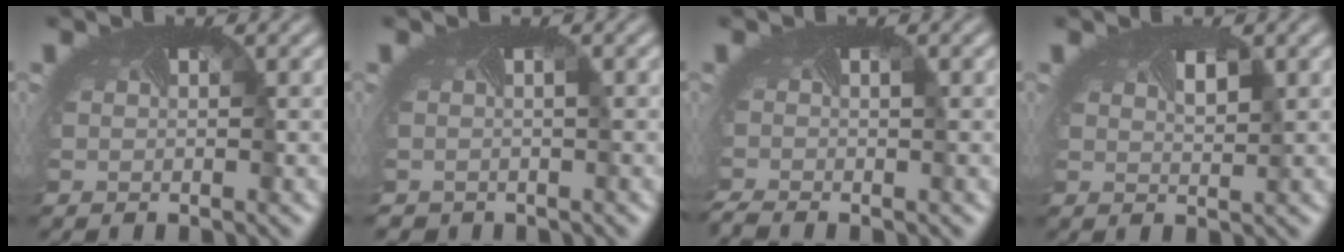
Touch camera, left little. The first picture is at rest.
{"total": 1.1, "force": [-0.8, 0.6, 0.4], "torque": [0.006, -0.010, -0.010]}
{"total": 2.5, "force": [-1.8, 0.4, 1.6], "torque": [-0.026, -0.015, -0.033]}
{"total": 1.2, "force": [0.6, 0.3, 0.9], "torque": [-0.011, 0.001, 0.011]}